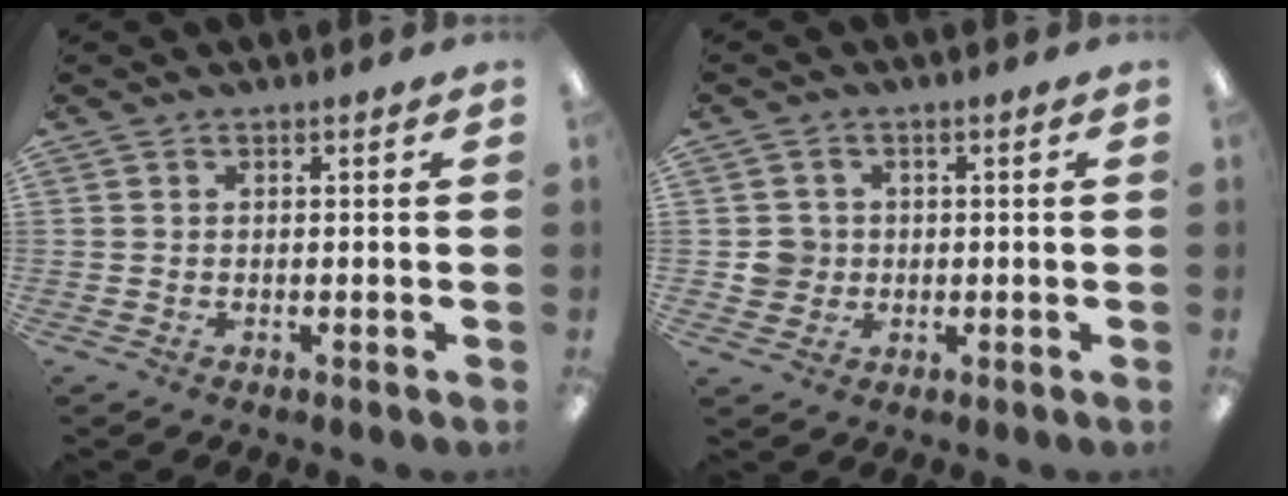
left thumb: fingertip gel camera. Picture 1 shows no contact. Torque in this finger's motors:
{"motor_torque": [-0.03, 0.04, 0.10, -0.12, 0.00]}